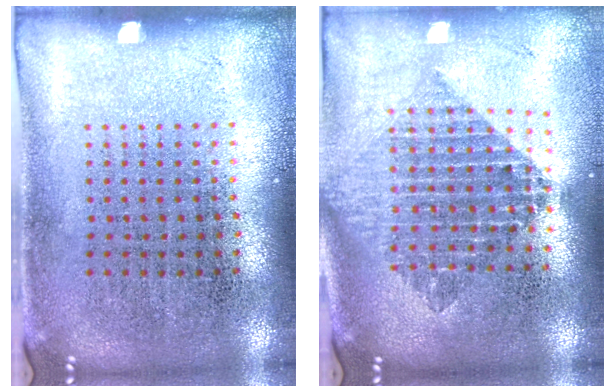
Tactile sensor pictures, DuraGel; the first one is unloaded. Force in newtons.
{"total": 2.1, "press": 1.6, "slide": 1.3}